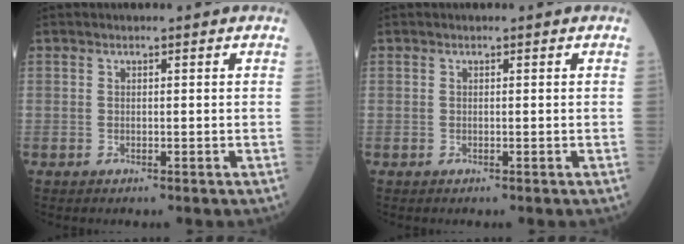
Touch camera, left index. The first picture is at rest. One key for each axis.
{"total": 0.0}